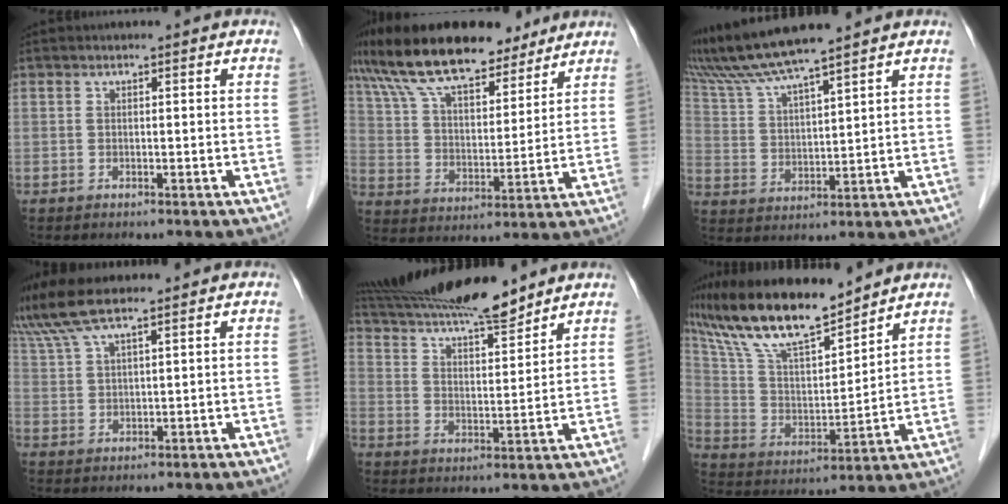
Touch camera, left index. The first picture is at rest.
{"total": 20.4, "force": [16.0, 6.8, 10.5], "torque": [-0.199, 0.052, 0.267]}
{"total": 11.1, "force": [9.8, -0.8, 5.2], "torque": [-0.108, 0.023, 0.187]}
{"total": 8.2, "force": [7.0, 0.5, 4.4], "torque": [-0.092, 0.030, 0.133]}
{"total": 16.5, "force": [14.6, 1.4, 7.5], "torque": [-0.133, 0.012, 0.247]}
{"total": 16.0, "force": [13.5, 2.5, 8.3], "torque": [-0.166, 0.006, 0.256]}